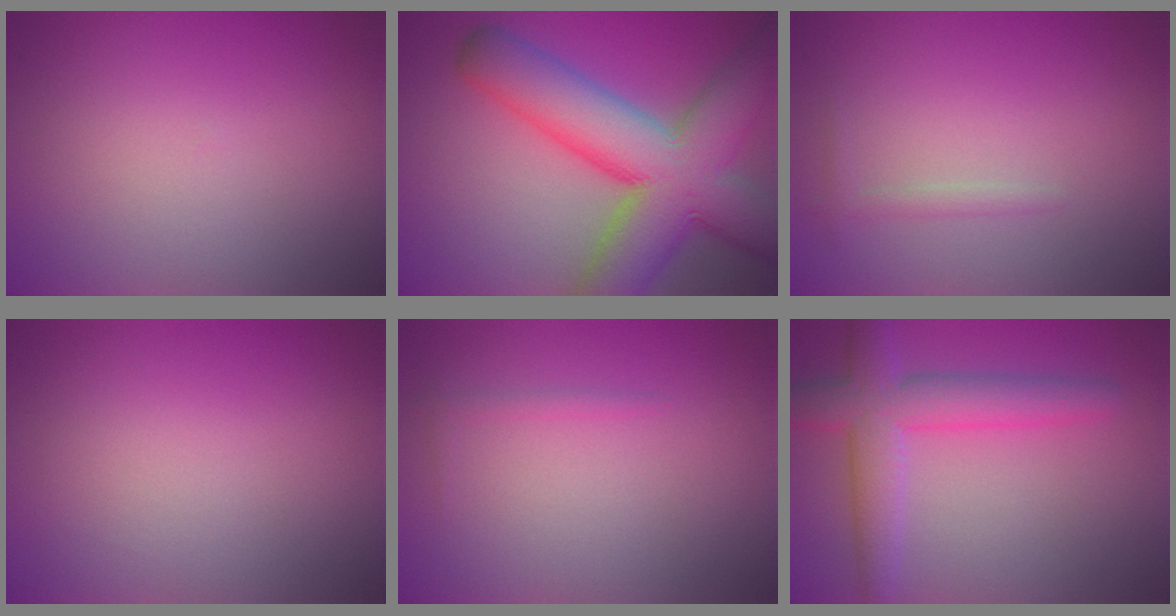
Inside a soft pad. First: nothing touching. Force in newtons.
{"total": 12.5, "press": 12.4, "slide": 0.5}
{"total": 0.9, "press": 0.9, "slide": 0.1}
{"total": 0.0}
{"total": 0.6, "press": 0.6, "slide": 0.1}
{"total": 5.4, "press": 5.4, "slide": 0.3}